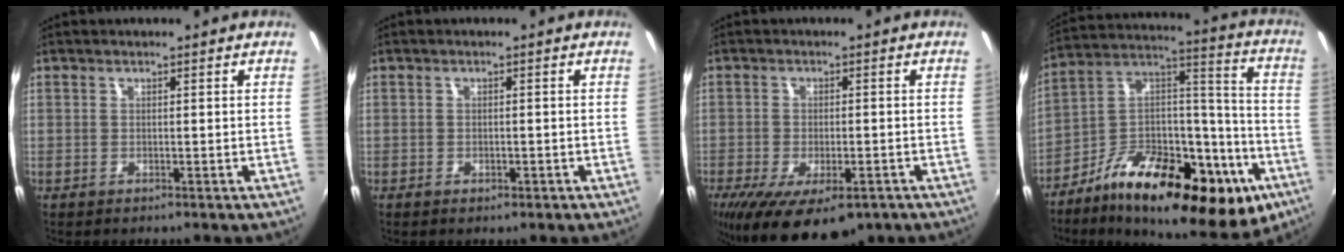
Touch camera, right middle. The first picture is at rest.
{"total": 1.6, "force": [-0.9, 1.0, 0.8], "torque": [-0.014, -0.004, -0.014]}
{"total": 14.3, "force": [-8.8, 6.1, 9.5], "torque": [-0.193, -0.047, -0.130]}
{"total": 28.6, "force": [-15.7, 12.2, 20.5], "torque": [-0.310, 0.019, -0.243]}